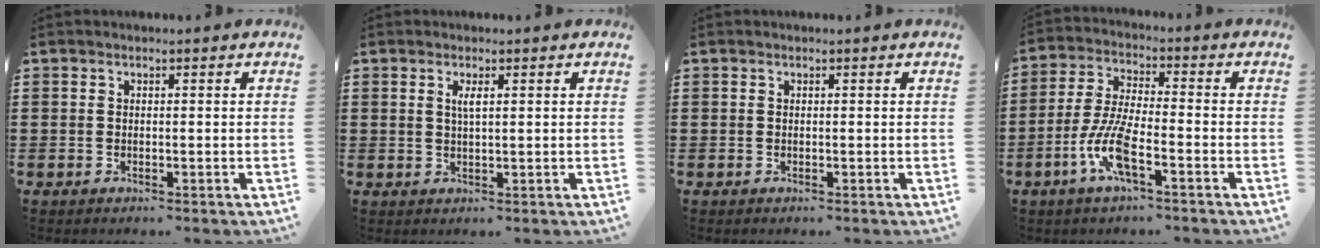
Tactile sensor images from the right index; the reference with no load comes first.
{"total": 1.8, "force": [0.6, 0.3, 1.7], "torque": [-0.034, 0.002, 0.009]}
{"total": 0.0}
{"total": 8.2, "force": [-3.8, 1.8, 7.0], "torque": [-0.167, -0.015, -0.076]}